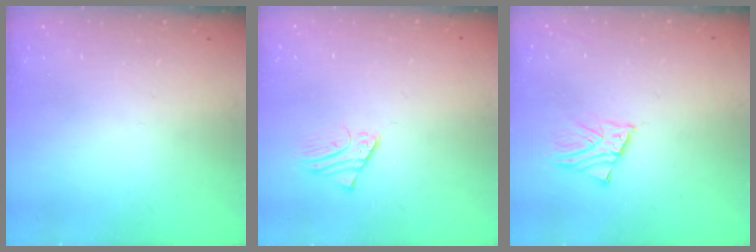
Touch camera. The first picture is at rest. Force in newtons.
{"total": 1.8, "press": 1.8, "slide": 0.1}
{"total": 2.3, "press": 2.3, "slide": 0.3}